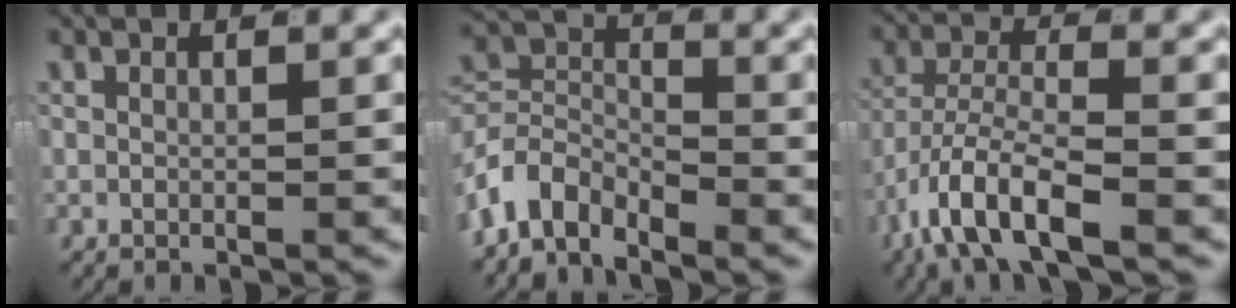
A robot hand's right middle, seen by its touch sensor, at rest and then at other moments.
{"total": 7.0, "force": [-3.6, 5.1, 3.3], "torque": [-0.069, -0.026, -0.064]}
{"total": 6.1, "force": [-3.7, 2.1, 4.4], "torque": [-0.095, -0.012, -0.061]}